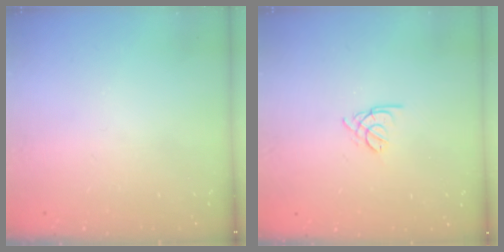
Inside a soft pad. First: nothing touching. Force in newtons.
{"total": 1.8, "press": 1.7, "slide": 0.5}